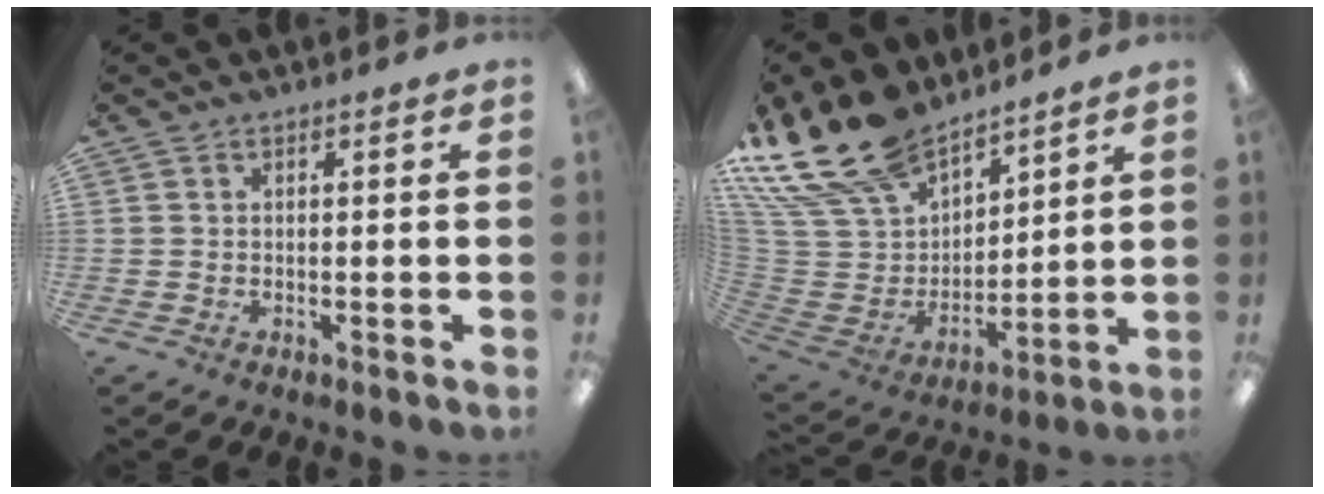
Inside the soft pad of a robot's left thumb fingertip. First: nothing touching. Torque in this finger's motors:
{"motor_torque": [1.90, 1.38, 1.35, -1.42, 0.45]}